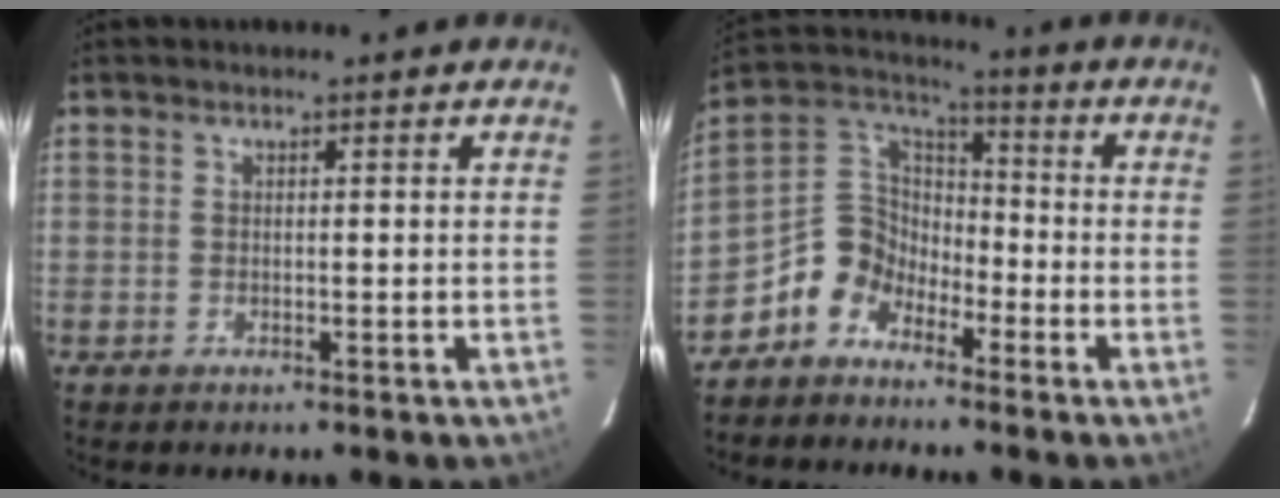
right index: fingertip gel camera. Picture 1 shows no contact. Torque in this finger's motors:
{"motor_torque": [0.46, -0.37, -0.12, -0.14]}